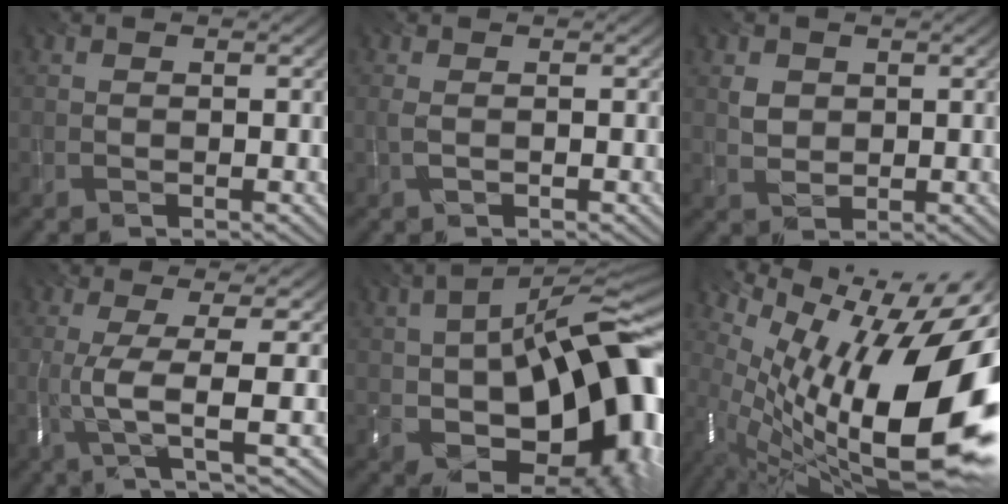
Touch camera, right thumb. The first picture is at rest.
{"total": 0.8, "force": [-0.1, 0.2, 0.7], "torque": [-0.018, 0.001, -0.003]}
{"total": 2.3, "force": [0.6, 2.0, 0.9], "torque": [-0.030, -0.002, 0.011]}
{"total": 6.5, "force": [-1.4, 0.8, 6.3], "torque": [-0.119, 0.009, -0.031]}
{"total": 19.3, "force": [-2.6, 10.2, 16.1], "torque": [-0.235, -0.004, -0.048]}
{"total": 18.9, "force": [0.7, 7.3, 17.4], "torque": [-0.273, -0.033, 0.019]}